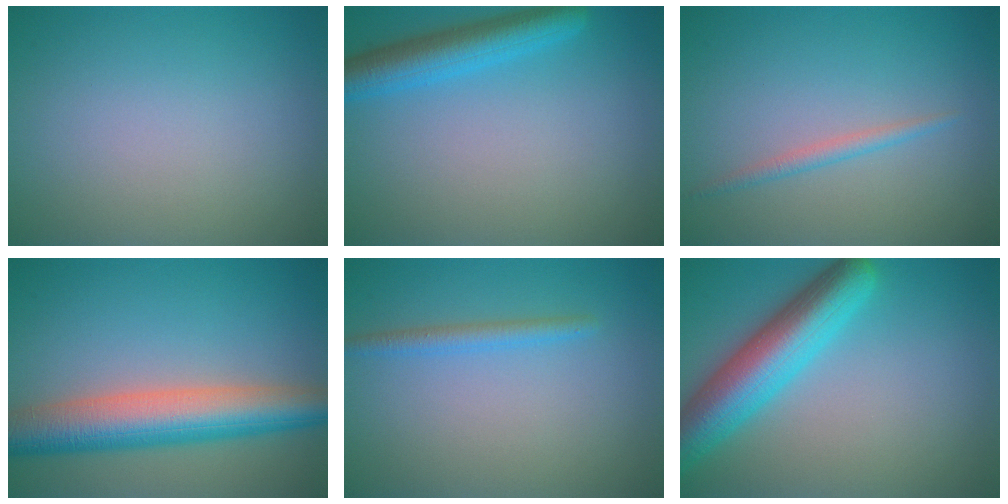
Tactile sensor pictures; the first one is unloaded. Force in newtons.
{"total": 4.5, "press": 4.5, "slide": 0.2}
{"total": 1.2, "press": 1.2, "slide": 0.0}
{"total": 8.0, "press": 8.0, "slide": 0.2}
{"total": 1.7, "press": 1.7, "slide": 0.0}
{"total": 7.5, "press": 7.5, "slide": 0.3}